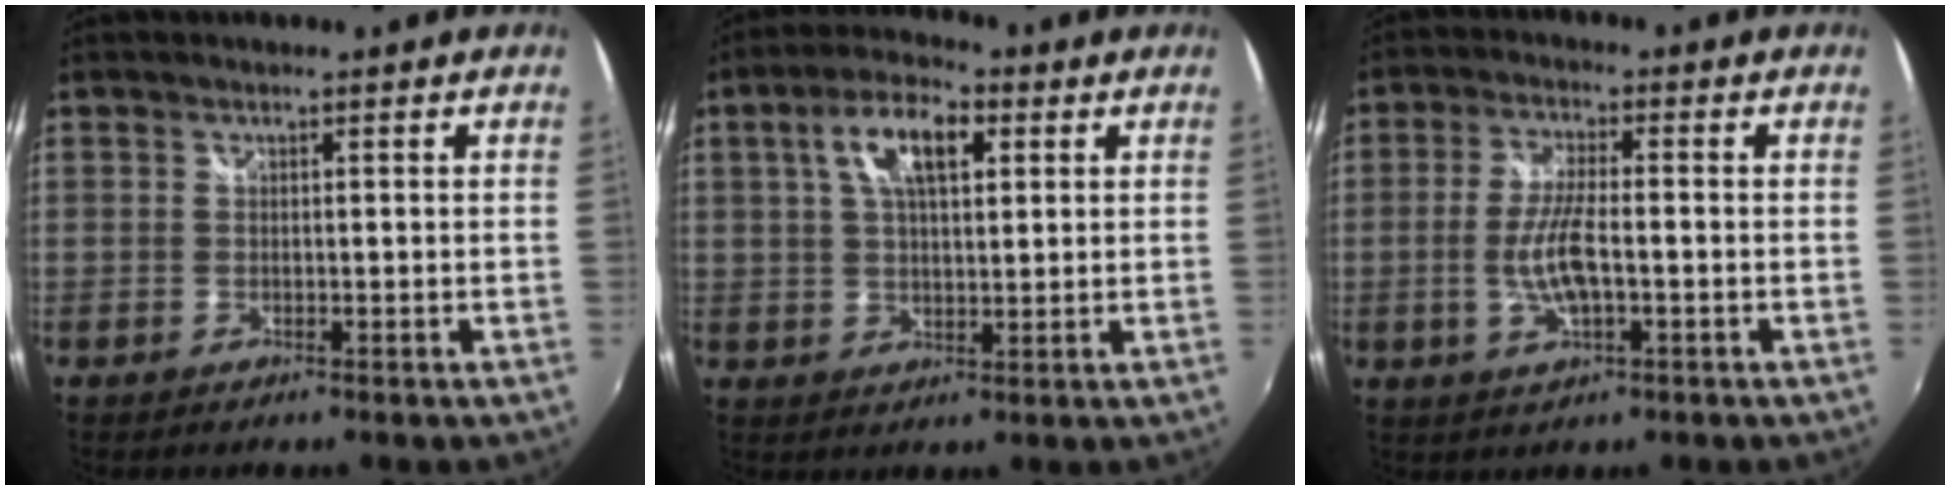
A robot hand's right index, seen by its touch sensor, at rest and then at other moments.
{"total": 9.4, "force": [3.4, 4.2, 7.8], "torque": [-0.142, 0.021, 0.056]}
{"total": 7.8, "force": [-1.6, 2.1, 7.3], "torque": [-0.146, -0.003, -0.029]}